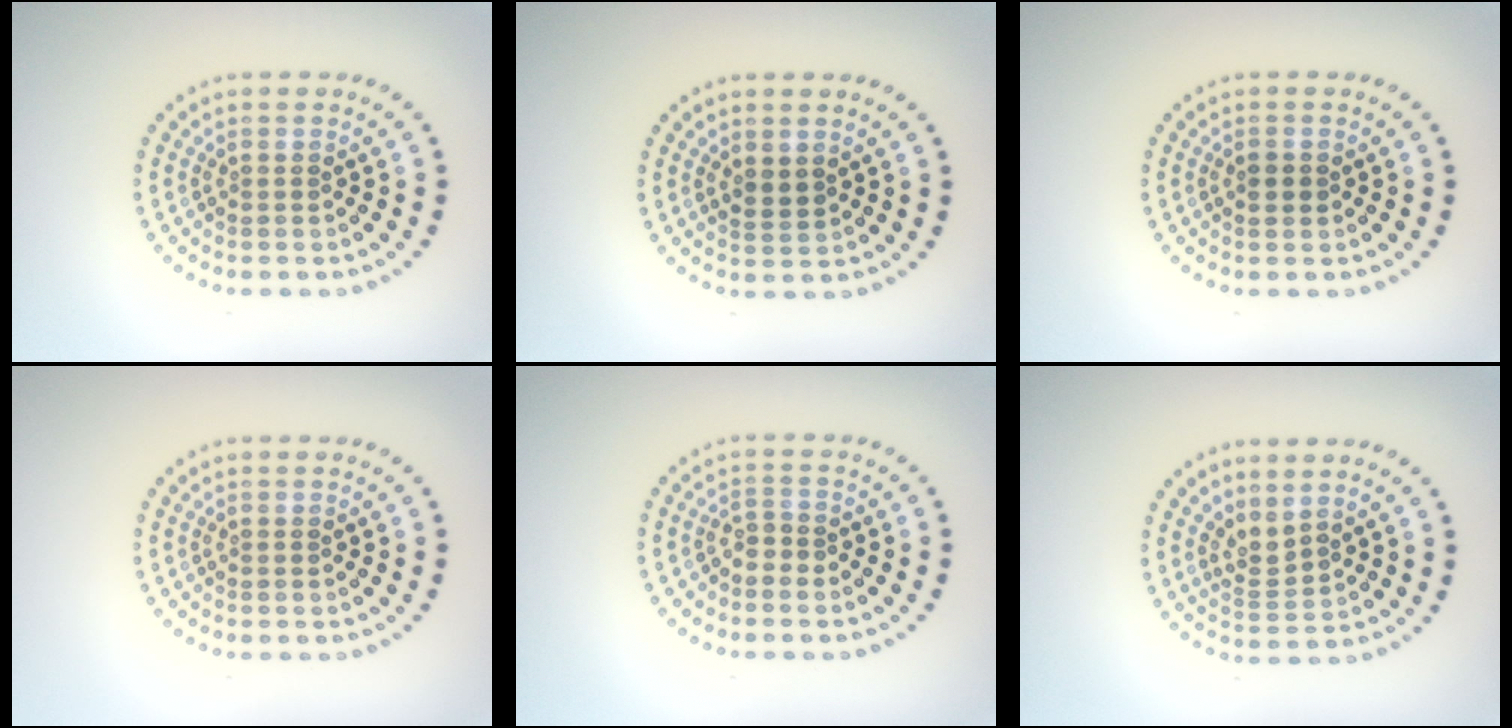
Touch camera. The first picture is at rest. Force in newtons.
{"total": 1.5, "press": 1.3, "slide": 0.7}
{"total": 1.2, "press": 1.2, "slide": 0.1}
{"total": 0.0}
{"total": 1.4, "press": 1.1, "slide": 0.8}
{"total": 2.1, "press": 1.4, "slide": 1.6}